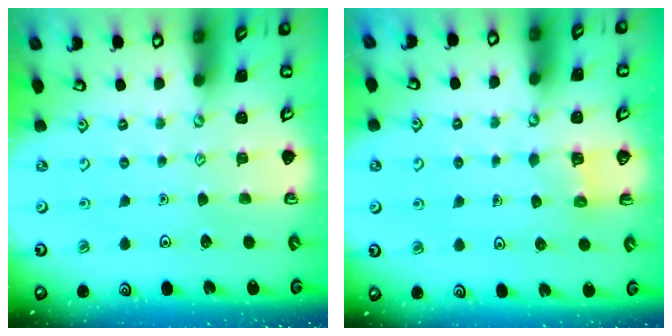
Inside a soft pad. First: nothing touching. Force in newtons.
{"total": 2.5, "press": 2.5, "slide": 0.1}